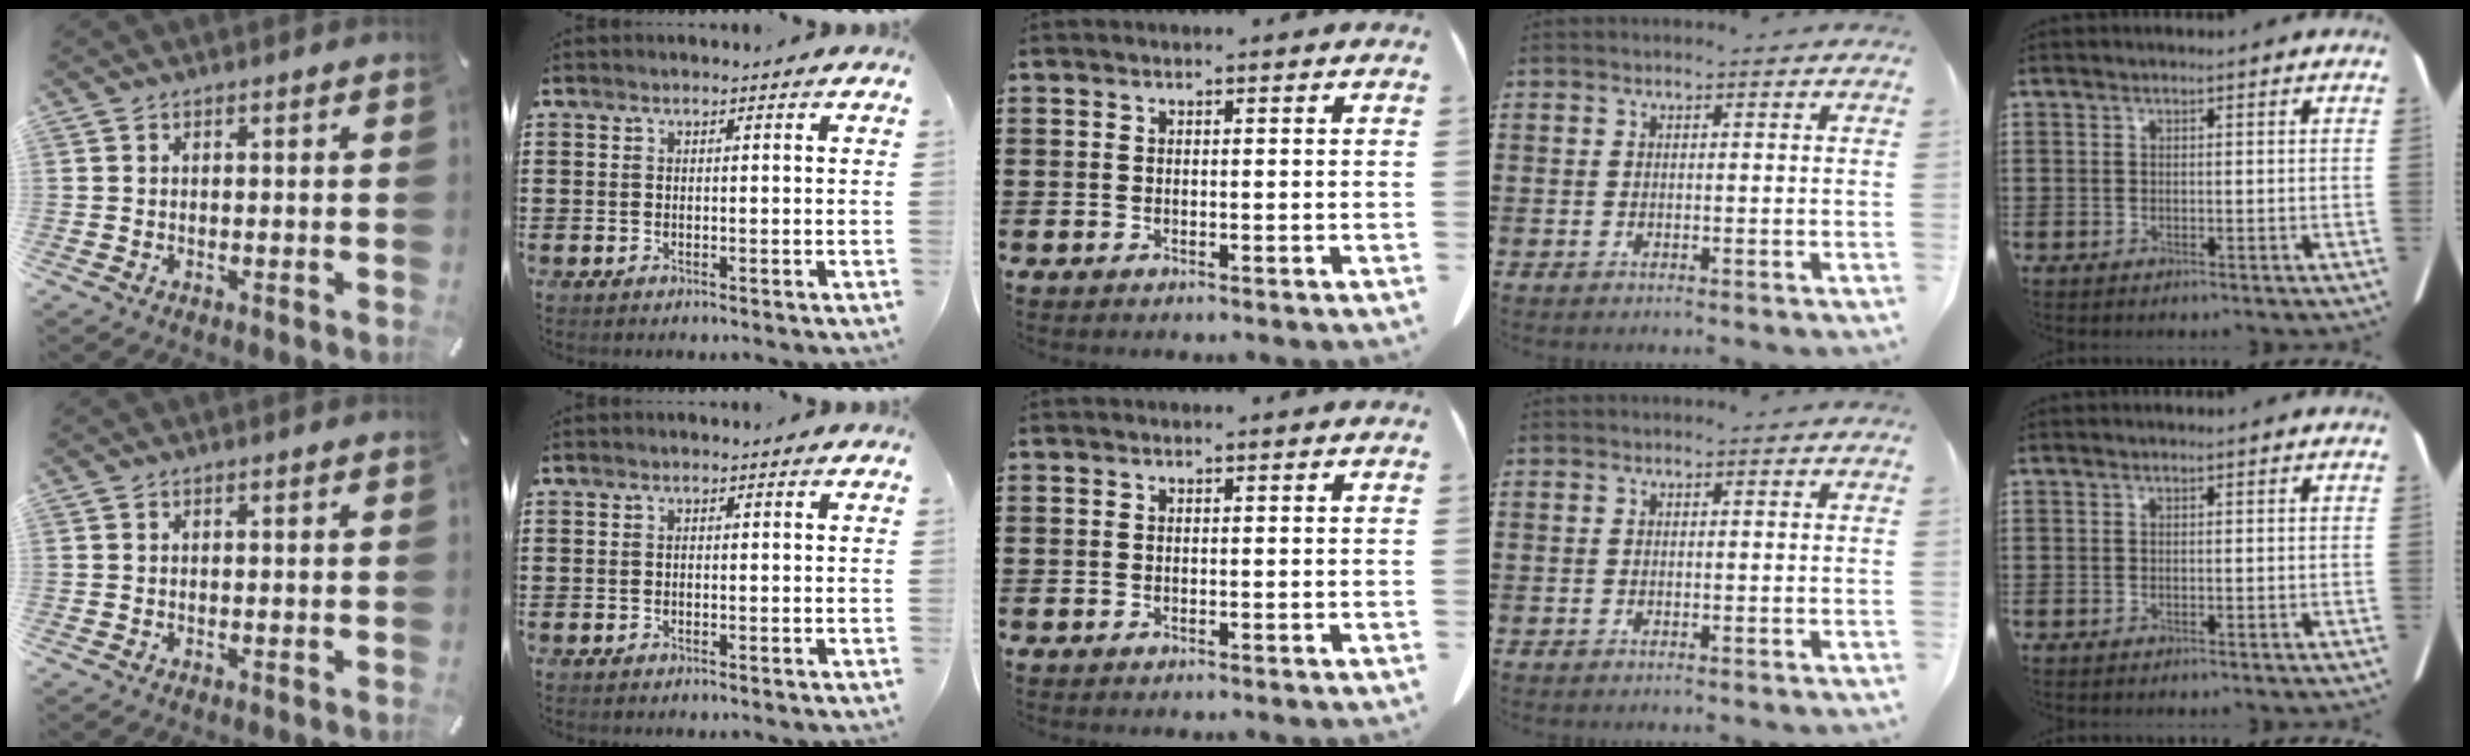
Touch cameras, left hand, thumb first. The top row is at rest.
{}